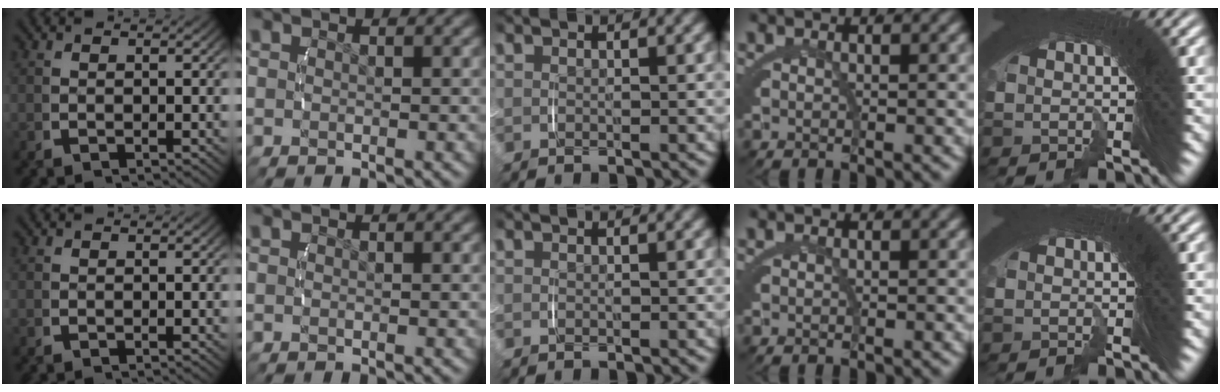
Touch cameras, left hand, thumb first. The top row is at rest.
{}